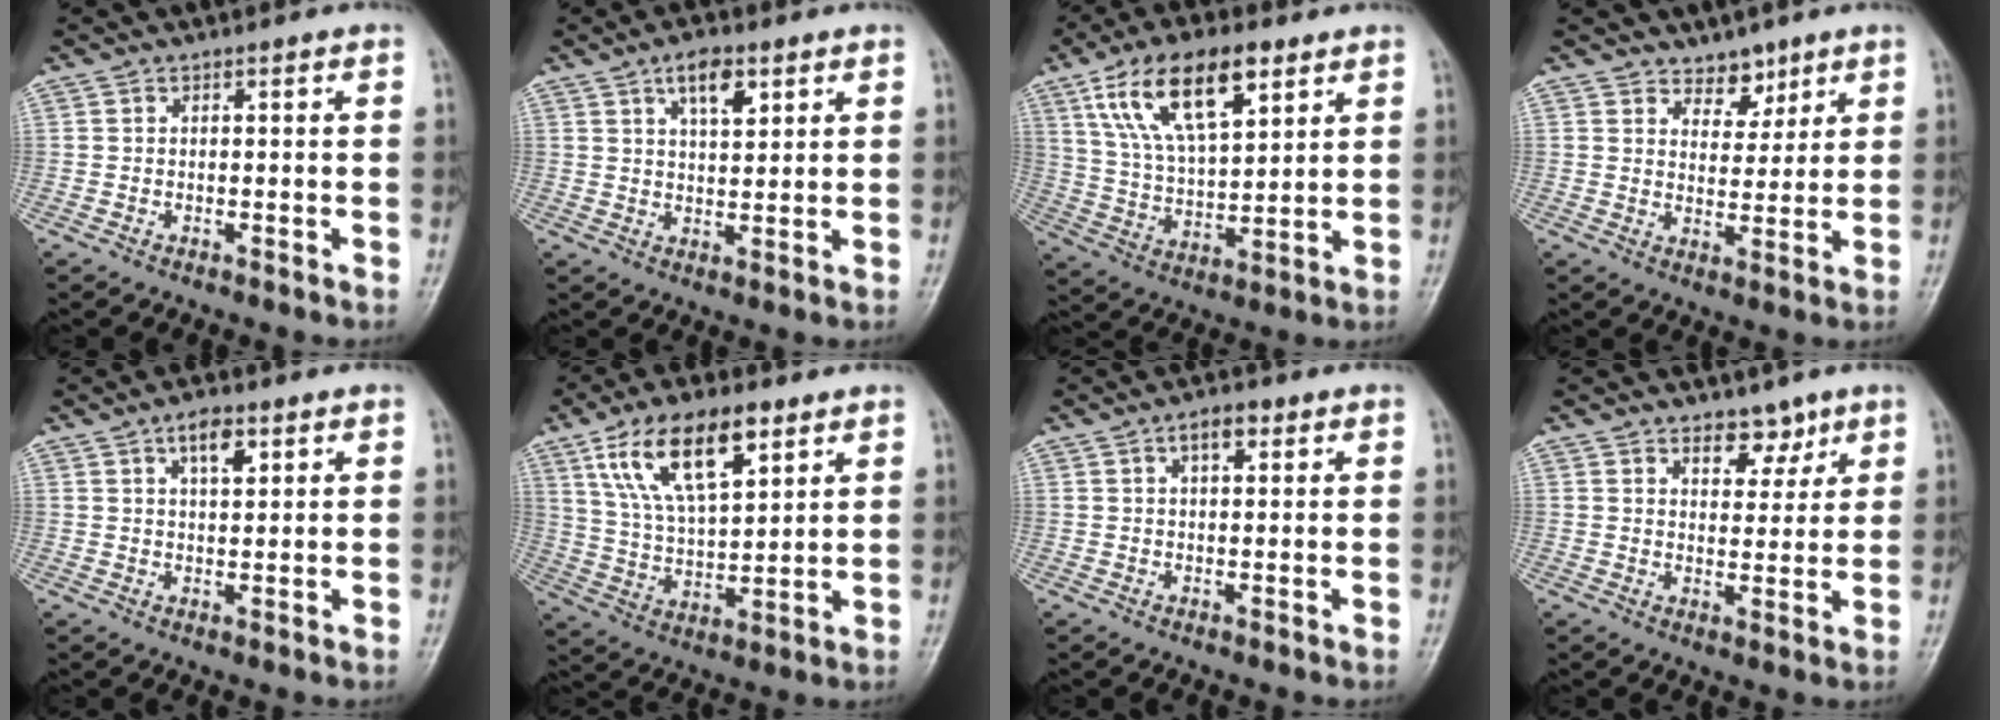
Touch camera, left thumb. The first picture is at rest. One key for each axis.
{"total": 6.2, "fx": 3.3, "fy": 2.8, "fz": 4.5, "tx": -0.063, "ty": -0.014, "tz": 0.053}
{"total": 16.7, "fx": 8.5, "fy": 7.3, "fz": 12.4, "tx": -0.200, "ty": -0.020, "tz": 0.161}
{"total": 4.8, "fx": 3.6, "fy": 2.9, "fz": 1.2, "tx": 0.013, "ty": -0.026, "tz": 0.060}
{"total": 4.8, "fx": 2.4, "fy": 2.2, "fz": 3.6, "tx": -0.051, "ty": -0.007, "tz": 0.039}
{"total": 15.8, "fx": 8.1, "fy": 6.8, "fz": 11.7, "tx": -0.189, "ty": -0.021, "tz": 0.155}
{"total": 3.7, "fx": 1.7, "fy": 1.8, "fz": 2.8, "tx": -0.036, "ty": 0.001, "tz": 0.025}
{"total": 5.2, "fx": 3.6, "fy": 3.1, "fz": 2.2, "tx": 0.000, "ty": -0.023, "tz": 0.055}